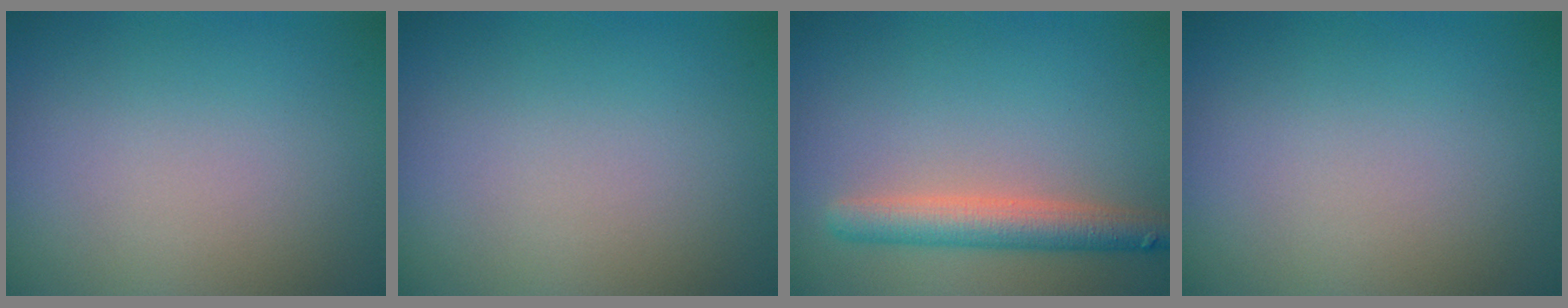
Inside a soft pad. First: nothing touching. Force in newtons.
{"total": 0.0}
{"total": 3.8, "press": 3.8, "slide": 0.3}
{"total": 0.0}